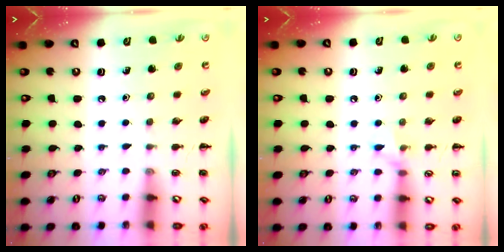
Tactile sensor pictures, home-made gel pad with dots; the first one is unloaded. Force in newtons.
{"total": 5.6, "press": 5.4, "slide": 1.6}